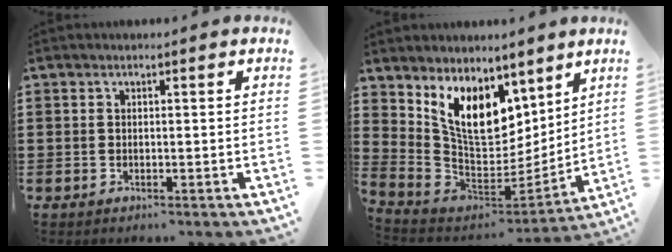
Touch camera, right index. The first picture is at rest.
{"total": 11.2, "force": [6.2, 6.7, 6.5], "torque": [-0.148, -0.029, 0.126]}